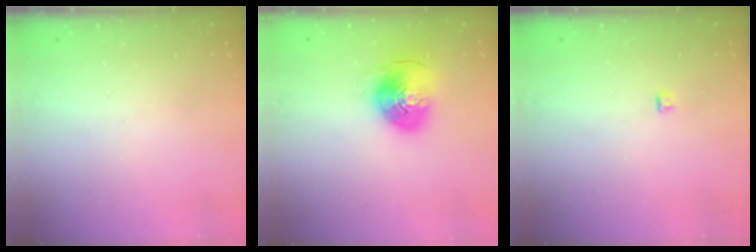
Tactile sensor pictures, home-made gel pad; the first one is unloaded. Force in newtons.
{"total": 10.0, "press": 9.9, "slide": 1.4}
{"total": 2.8, "press": 2.7, "slide": 0.3}